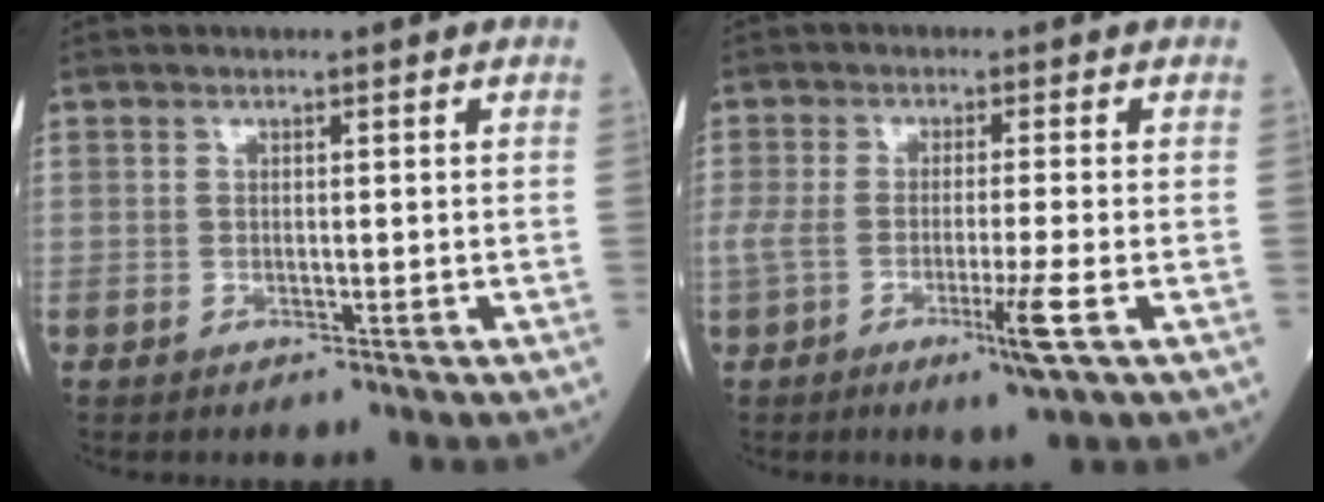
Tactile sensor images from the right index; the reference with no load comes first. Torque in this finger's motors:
{"motor_torque": [1.04, -0.18, 0.63, 0.17]}